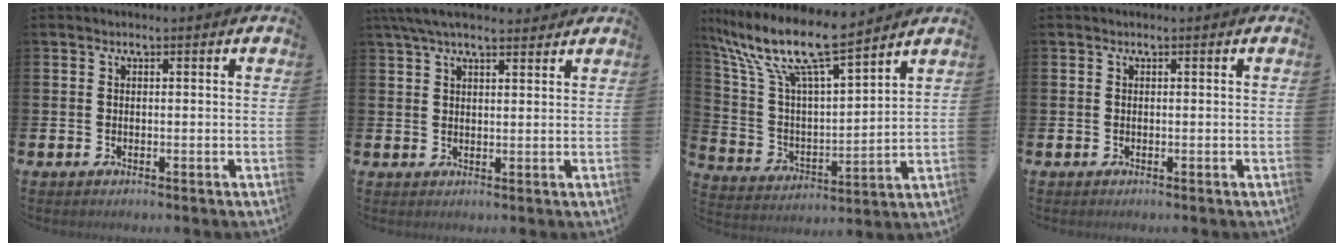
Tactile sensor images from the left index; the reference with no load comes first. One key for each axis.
{"total": 5.1, "fx": 4.3, "fy": 1.3, "fz": 2.3, "tx": -0.053, "ty": -0.007, "tz": 0.079}
{"total": 11.4, "fx": 9.7, "fy": 1.5, "fz": 5.7, "tx": -0.155, "ty": -0.059, "tz": 0.166}
{"total": 0.0}